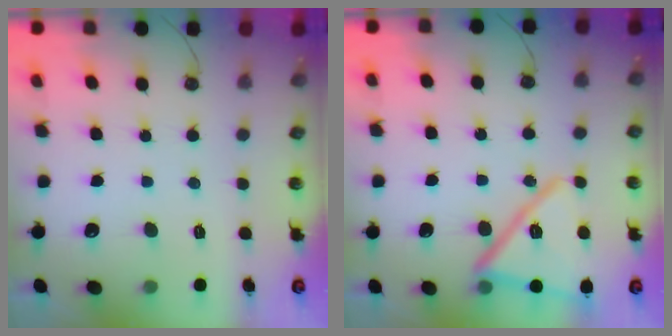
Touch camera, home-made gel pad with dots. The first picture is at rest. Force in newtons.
{"total": 17.6, "press": 17.6, "slide": 1.1}